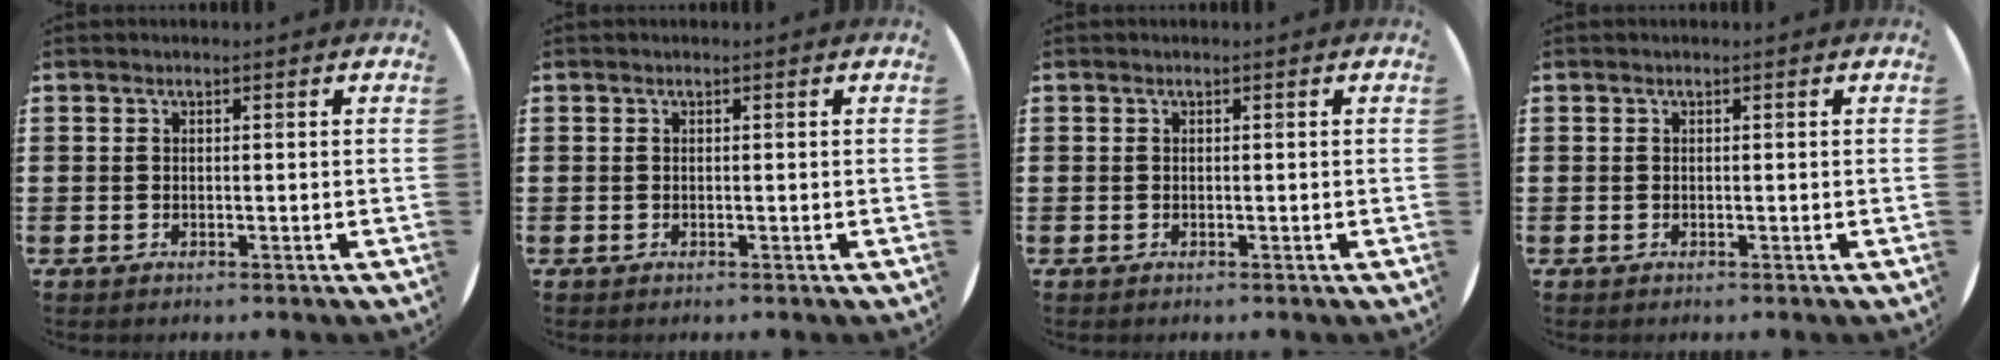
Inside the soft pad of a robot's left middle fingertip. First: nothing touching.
{"total": 0.0}
{"total": 0.0}
{"total": 0.0}